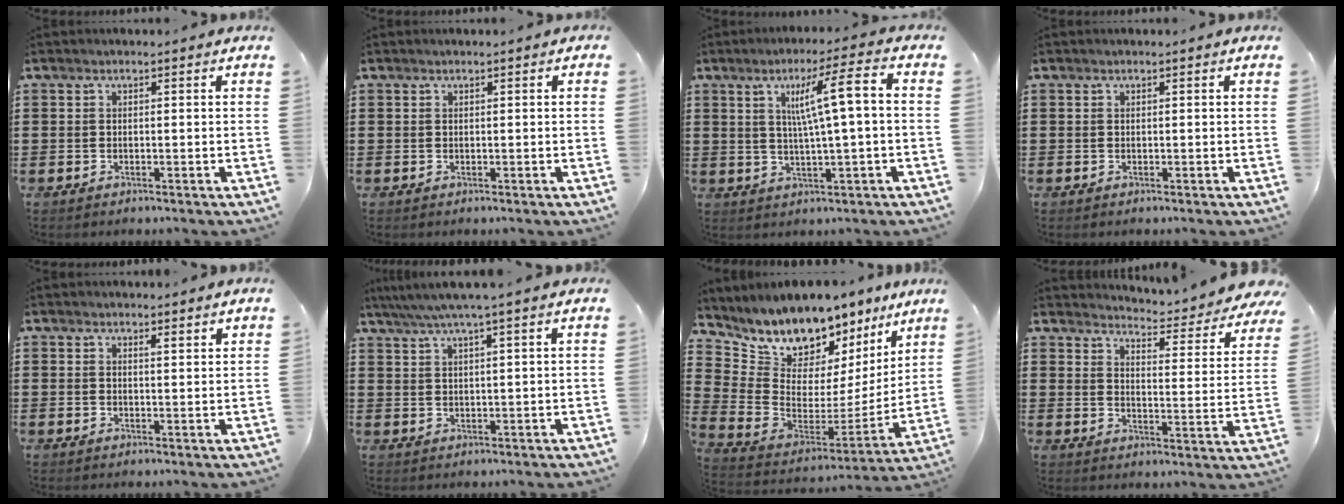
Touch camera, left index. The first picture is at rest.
{"total": 0.0}
{"total": 7.6, "force": [1.3, 0.3, 7.5], "torque": [-0.146, 0.002, 0.014]}
{"total": 0.0}
{"total": 1.8, "force": [1.7, 0.3, 0.4], "torque": [-0.003, -0.002, 0.032]}
{"total": 3.7, "force": [2.6, -0.5, 2.5], "torque": [-0.054, -0.006, 0.045]}
{"total": 9.2, "force": [8.6, 3.2, 0.8], "torque": [-0.076, -0.076, 0.155]}
{"total": 4.0, "force": [4.0, -0.2, 0.7], "torque": [-0.024, -0.046, 0.057]}